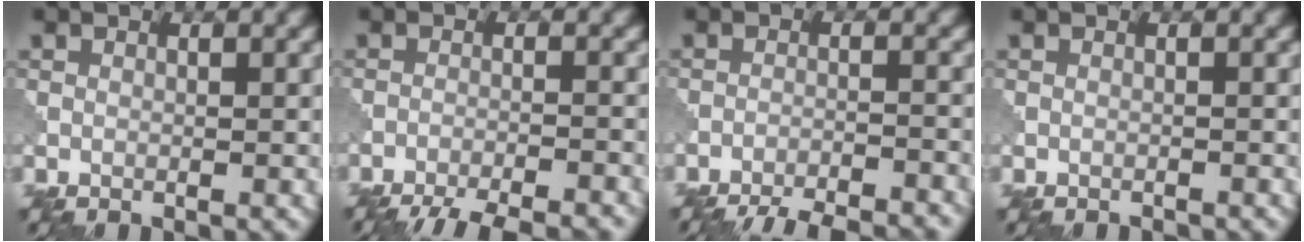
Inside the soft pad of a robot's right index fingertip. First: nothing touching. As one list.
[{"total": 8.3, "force": [-7.6, 1.4, 2.9], "torque": [-0.039, -0.007, -0.110]}, {"total": 10.1, "force": [-9.5, 1.9, 2.6], "torque": [-0.029, -0.001, -0.131]}, {"total": 1.2, "force": [-1.1, 0.1, 0.2], "torque": [0.002, -0.002, -0.020]}]